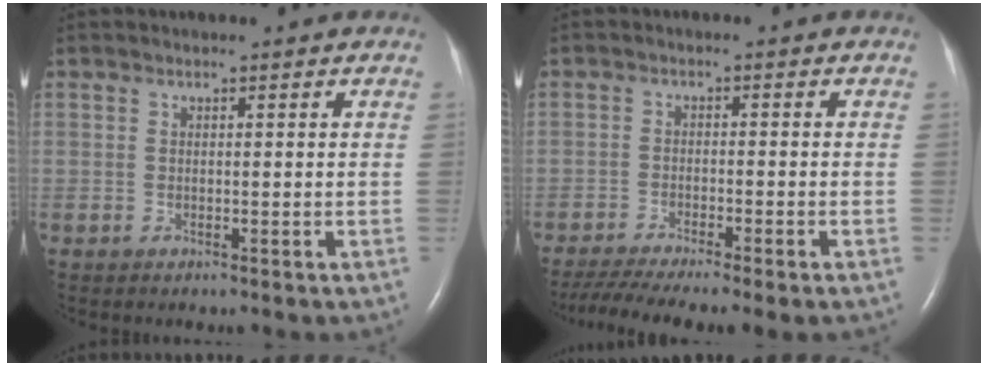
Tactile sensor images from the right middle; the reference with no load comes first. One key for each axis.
{"total": 10.5, "fx": -8.5, "fy": 0.2, "fz": 6.1, "tx": -0.097, "ty": -0.016, "tz": -0.136}